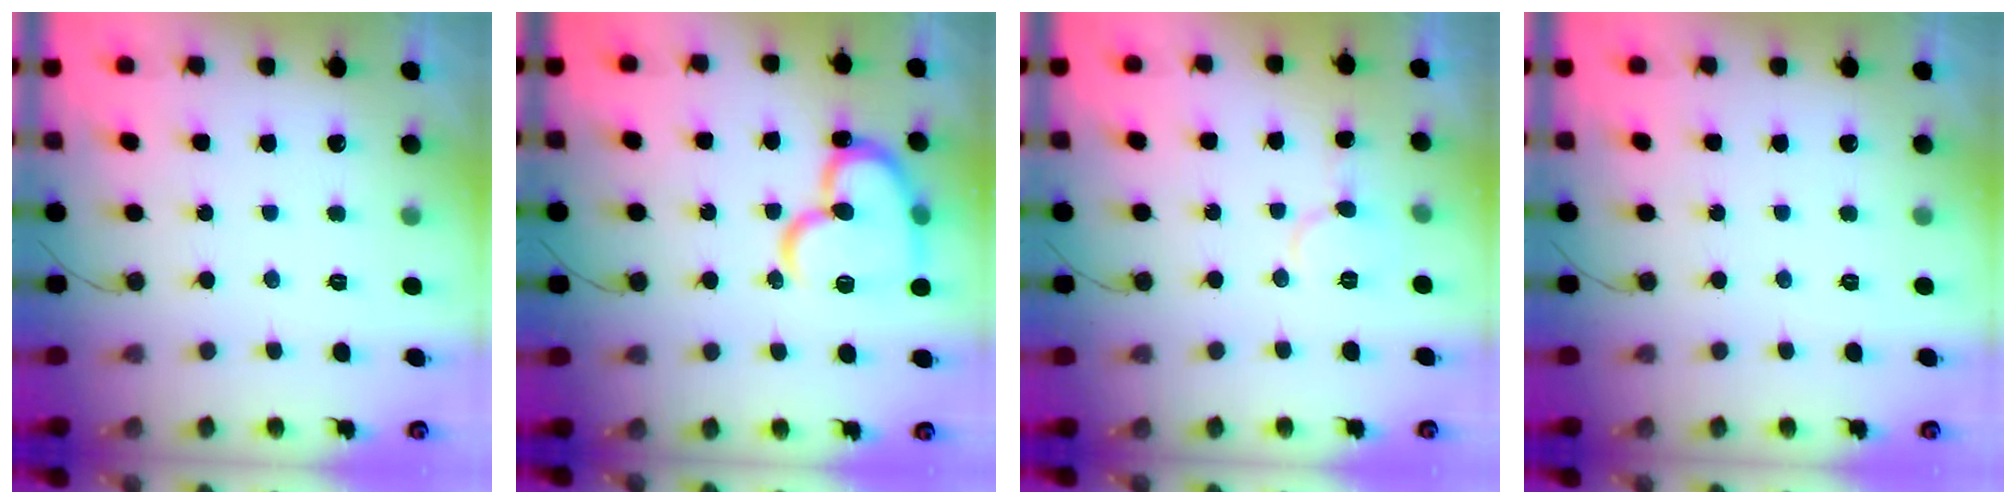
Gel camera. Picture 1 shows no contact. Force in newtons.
{"total": 18.4, "press": 18.2, "slide": 2.4}
{"total": 6.9, "press": 6.9, "slide": 0.3}
{"total": 0.0}